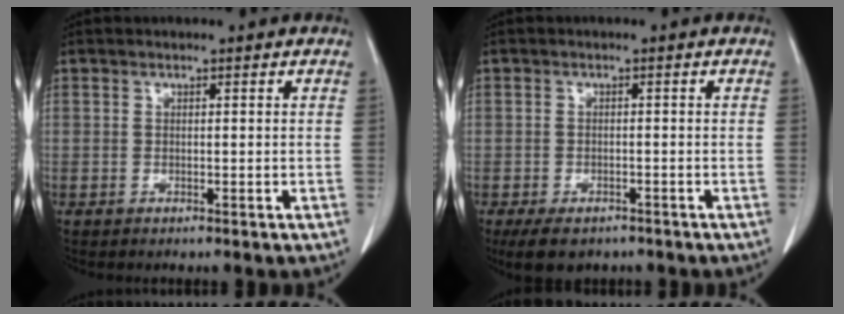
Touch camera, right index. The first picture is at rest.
{"total": 5.5, "force": [-4.0, 3.0, 2.3], "torque": [-0.037, -0.005, -0.058]}